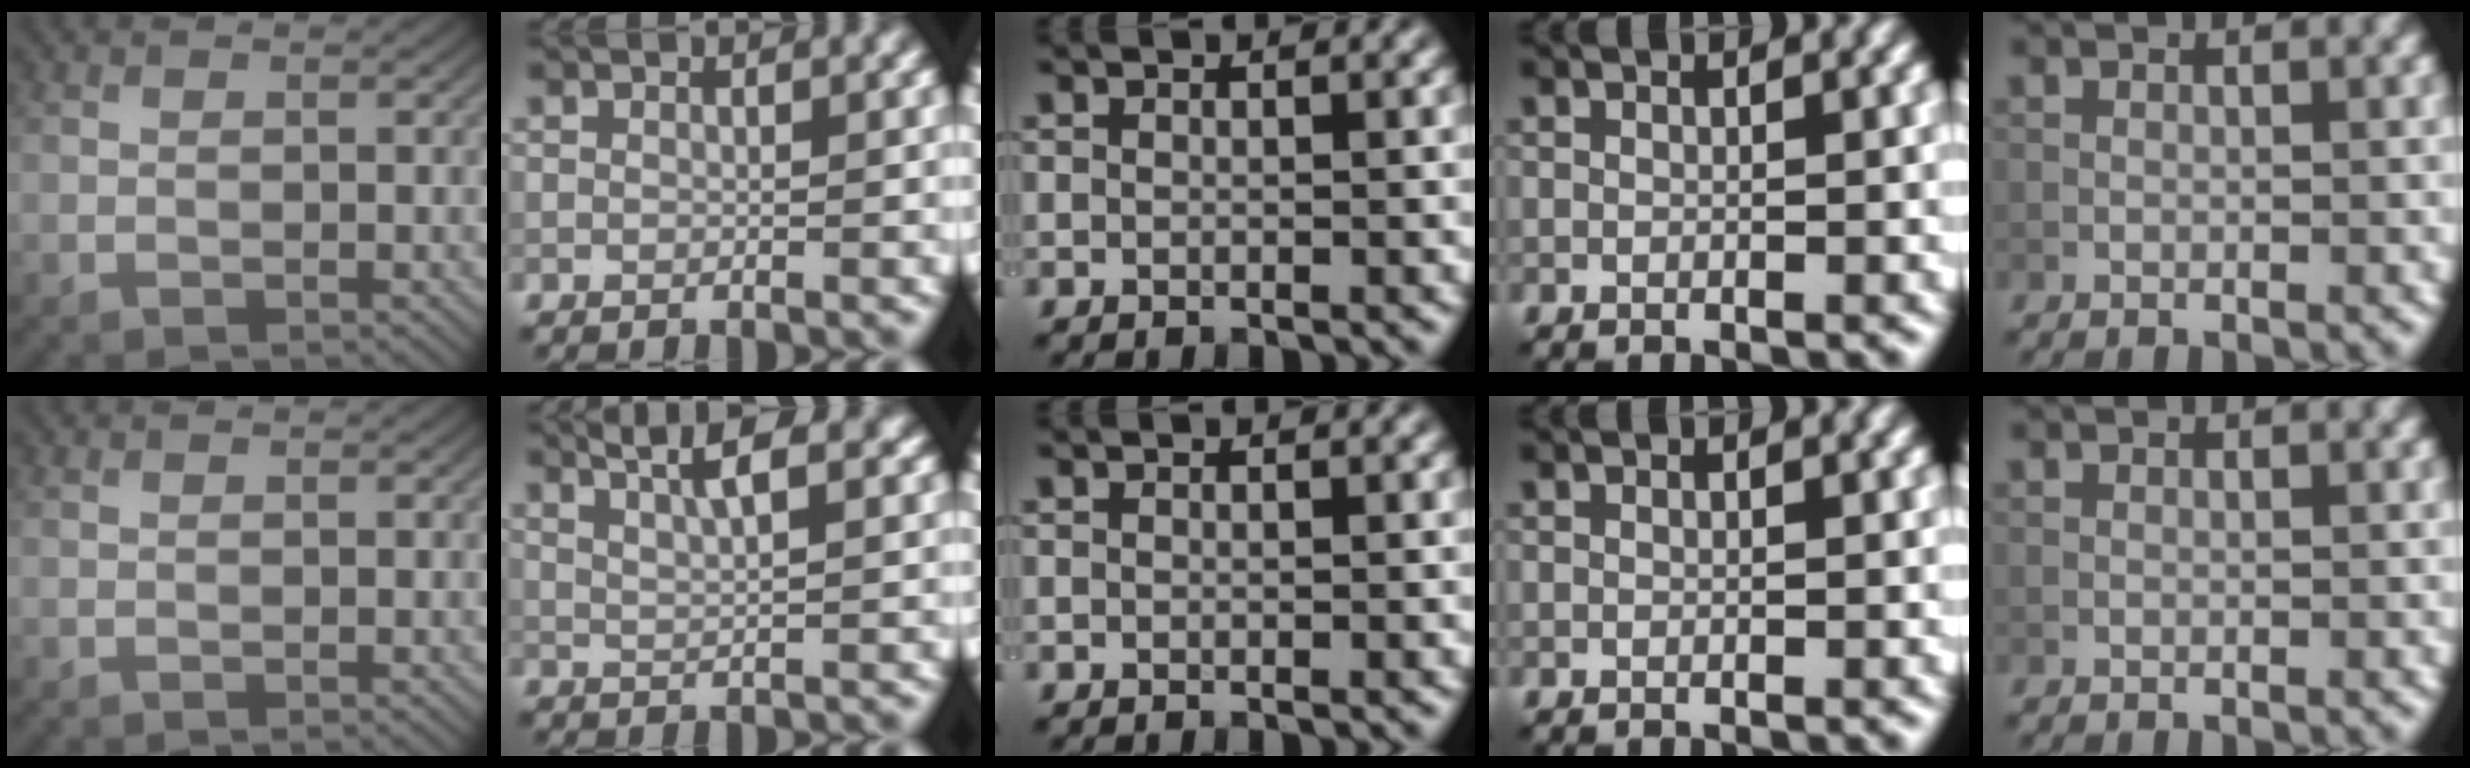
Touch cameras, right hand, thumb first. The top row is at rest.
{"index": {"total": 6.5, "force": [4.1, 2.6, 4.4], "torque": [-0.048, 0.031, 0.041]}}